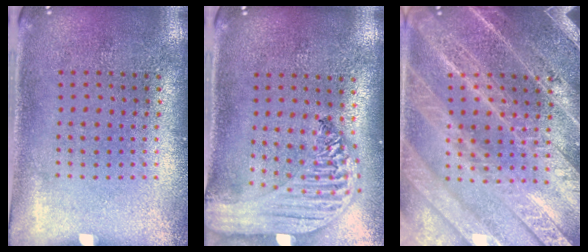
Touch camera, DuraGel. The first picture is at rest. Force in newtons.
{"total": 2.9, "press": 2.3, "slide": 1.8}
{"total": 6.1, "press": 6.0, "slide": 0.8}